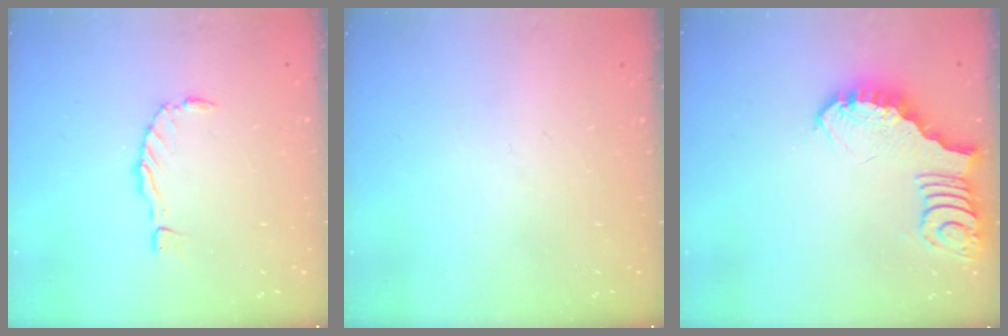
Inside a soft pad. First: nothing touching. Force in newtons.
{"total": 0.0}
{"total": 3.5, "press": 3.5, "slide": 0.6}